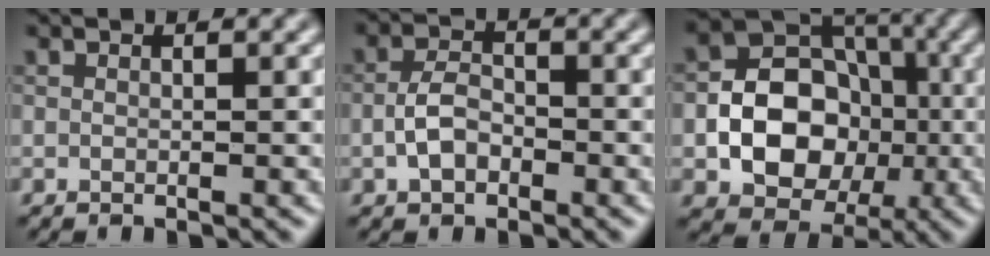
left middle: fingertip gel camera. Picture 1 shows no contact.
{"total": 2.9, "force": [-1.1, 1.8, 2.0], "torque": [-0.038, 0.007, -0.024]}
{"total": 8.6, "force": [-1.5, 6.7, 5.2], "torque": [-0.074, -0.001, -0.034]}